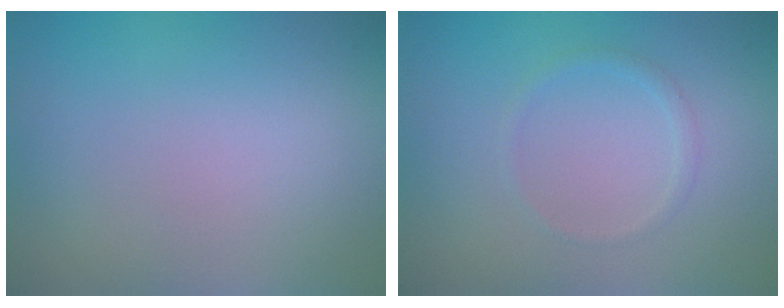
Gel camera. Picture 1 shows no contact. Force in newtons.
{"total": 0.9, "press": 0.9, "slide": 0.1}